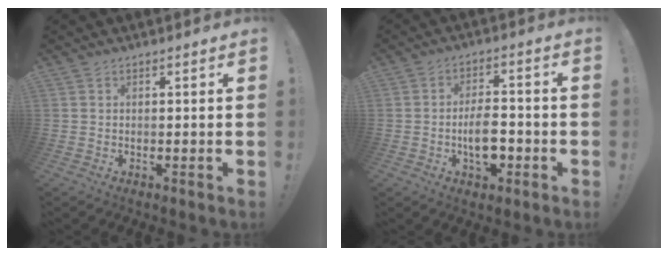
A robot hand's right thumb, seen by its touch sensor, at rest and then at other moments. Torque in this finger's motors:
{"motor_torque": [0.16, 0.22, 0.61, -0.50, 0.03]}